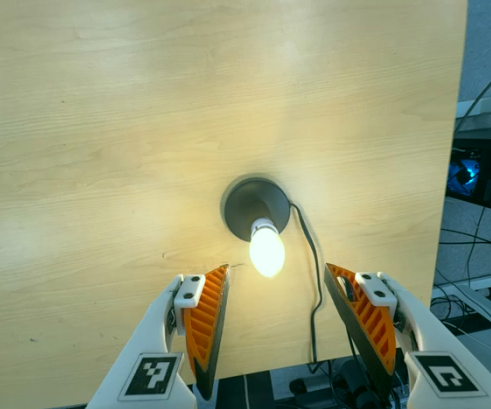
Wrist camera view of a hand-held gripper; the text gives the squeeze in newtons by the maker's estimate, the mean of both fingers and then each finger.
{"total": 0.0}